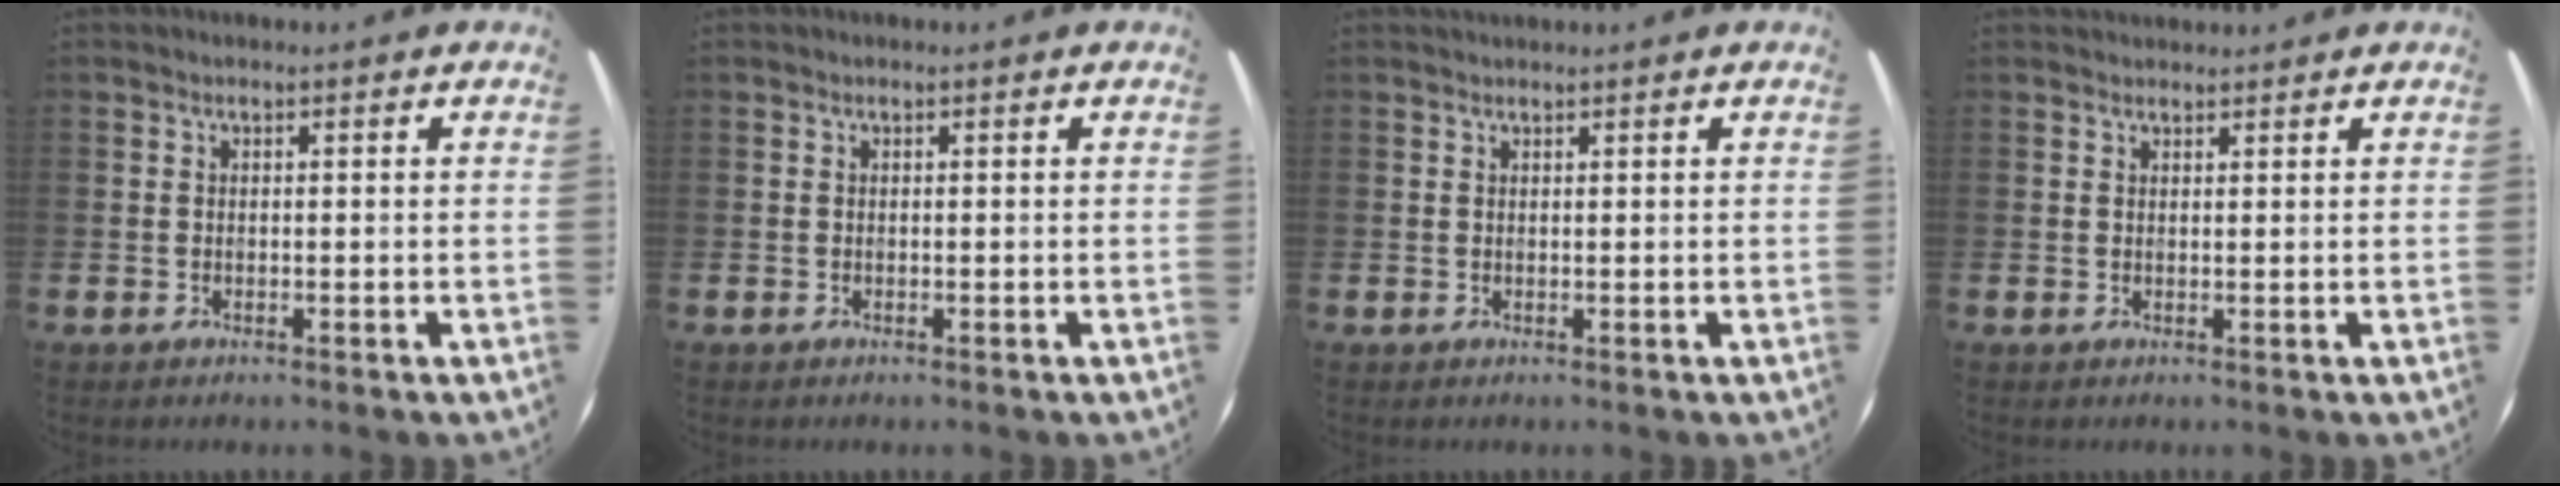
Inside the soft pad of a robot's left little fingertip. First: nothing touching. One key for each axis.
{"total": 0.0}
{"total": 0.7, "fx": 0.7, "fy": 0.0, "fz": 0.0, "tx": 0.000, "ty": 0.001, "tz": 0.013}
{"total": 1.2, "fx": 1.2, "fy": 0.3, "fz": -0.2, "tx": 0.010, "ty": -0.001, "tz": 0.022}